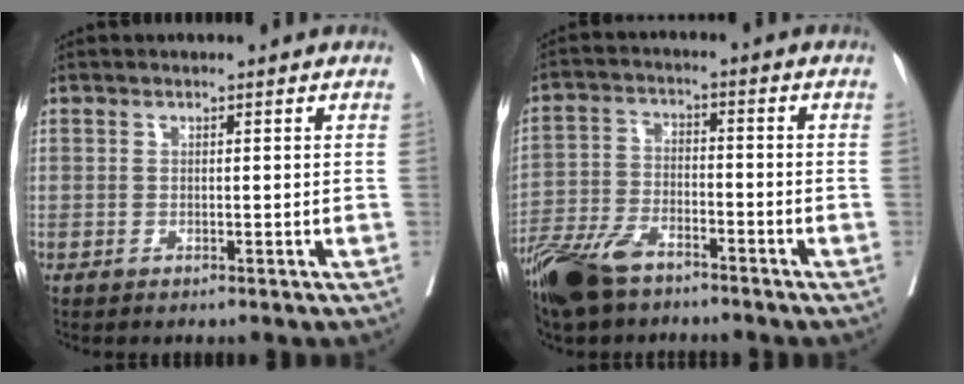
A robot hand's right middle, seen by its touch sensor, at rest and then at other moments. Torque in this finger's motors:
{"motor_torque": [1.05, -1.09, 0.69, 0.15]}